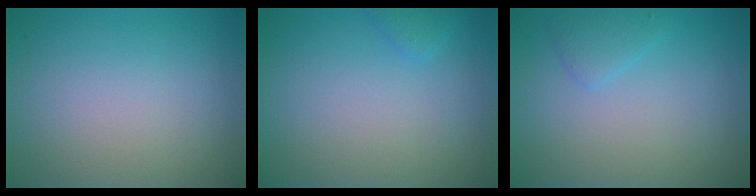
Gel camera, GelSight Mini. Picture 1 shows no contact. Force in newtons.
{"total": 1.6, "press": 1.6, "slide": 0.2}
{"total": 1.4, "press": 1.4, "slide": 0.0}